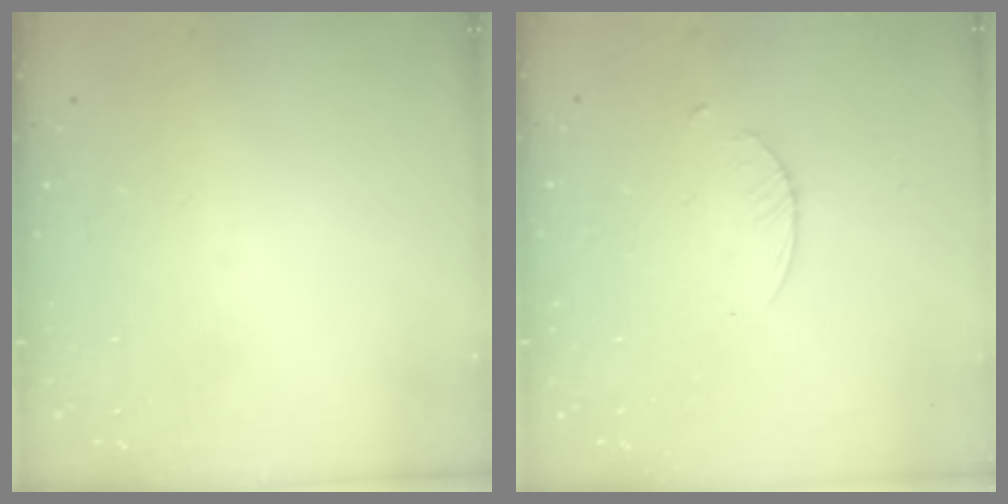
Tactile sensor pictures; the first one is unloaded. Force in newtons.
{"total": 1.5, "press": 1.5, "slide": 0.2}